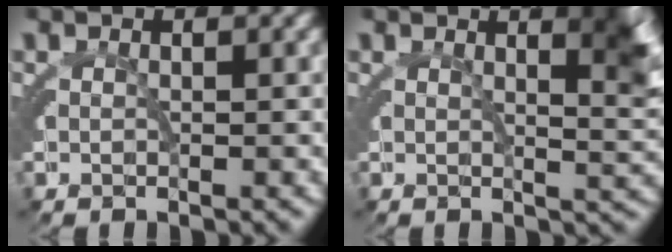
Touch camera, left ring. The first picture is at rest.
{"total": 4.9, "force": [1.4, 0.9, 4.6], "torque": [-0.032, -0.001, 0.025]}